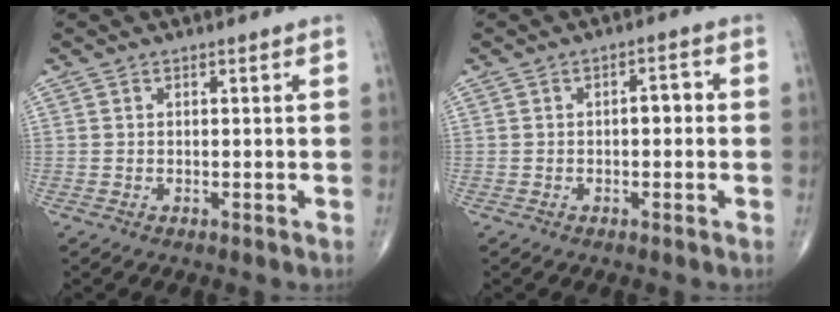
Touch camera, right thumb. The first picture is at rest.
{"total": 2.9, "force": [-0.2, 1.5, 2.5], "torque": [-0.026, 0.013, -0.007]}